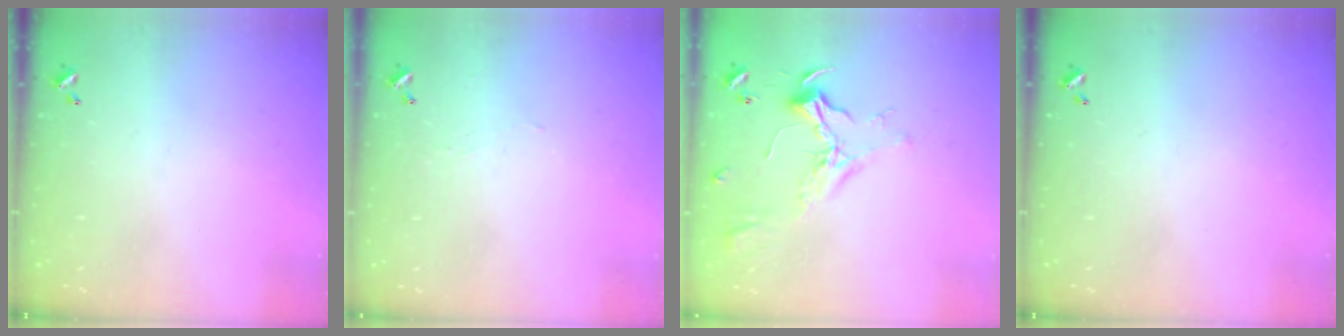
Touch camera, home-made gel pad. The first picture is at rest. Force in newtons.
{"total": 1.7, "press": 1.7, "slide": 0.4}
{"total": 2.3, "press": 2.2, "slide": 0.9}
{"total": 0.0}